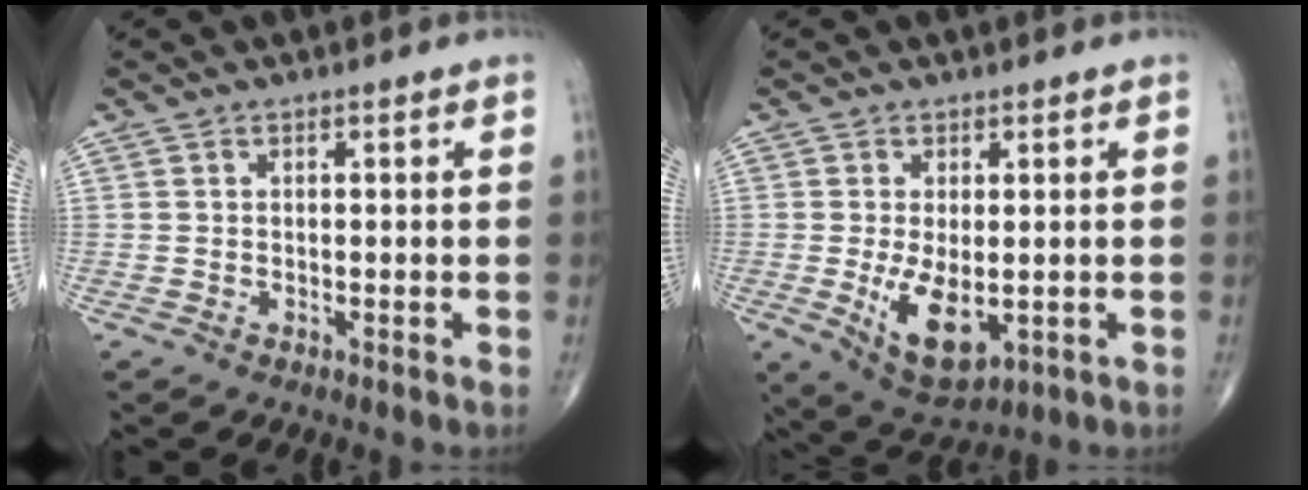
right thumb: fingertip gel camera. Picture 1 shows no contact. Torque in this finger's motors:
{"motor_torque": [-0.12, 0.60, 0.72, 0.52, 0.27]}